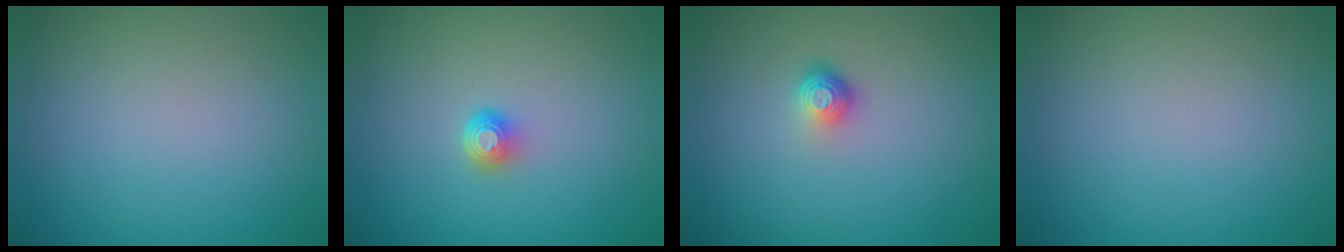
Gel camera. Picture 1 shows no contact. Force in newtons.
{"total": 1.6, "press": 1.1, "slide": 1.1}
{"total": 1.8, "press": 1.2, "slide": 1.3}
{"total": 0.0}